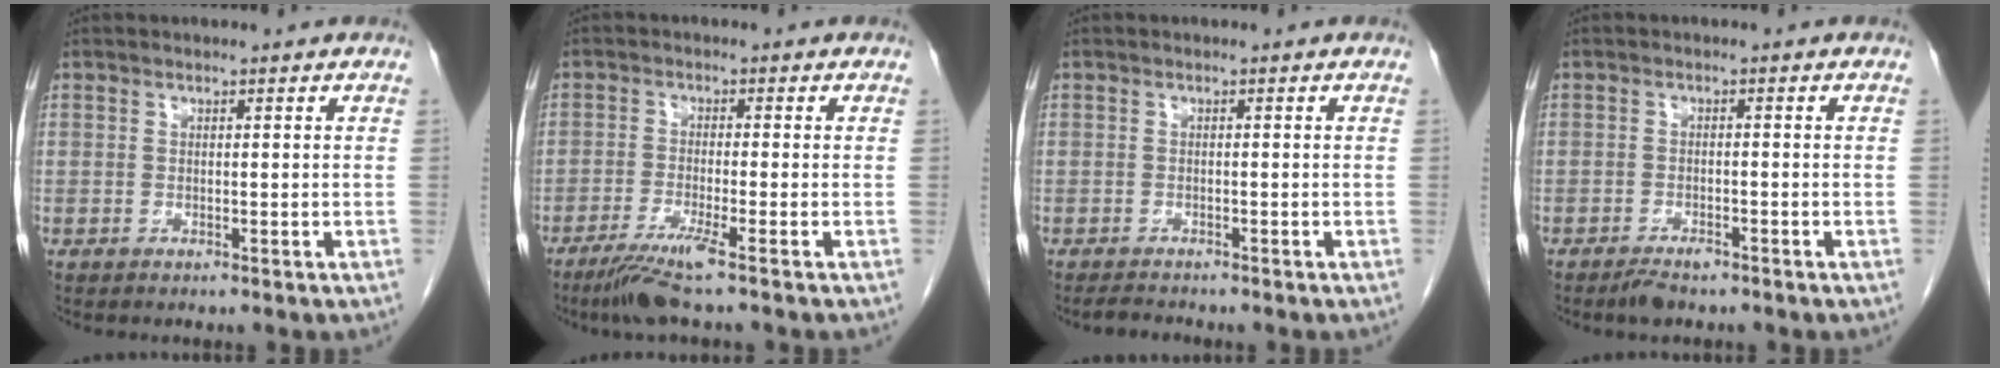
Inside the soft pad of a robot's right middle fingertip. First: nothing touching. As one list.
[{"total": 5.9, "force": [-3.9, -0.7, 4.4], "torque": [-0.083, -0.018, -0.077]}, {"total": 1.4, "force": [-1.4, 0.0, 0.3], "torque": [-0.014, -0.009, -0.022]}, {"total": 2.6, "force": [-2.0, 0.8, 1.5], "torque": [-0.031, -0.003, -0.030]}]